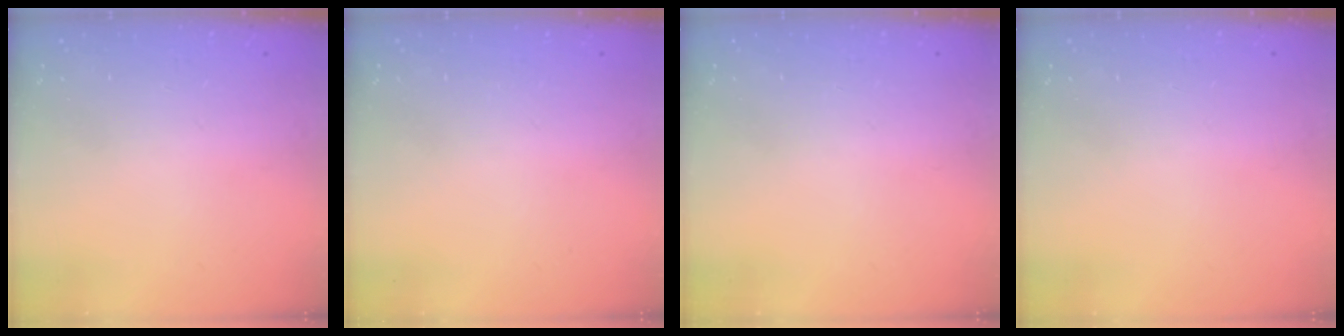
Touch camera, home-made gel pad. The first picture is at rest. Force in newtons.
{"total": 0.0}
{"total": 0.0}
{"total": 0.0}